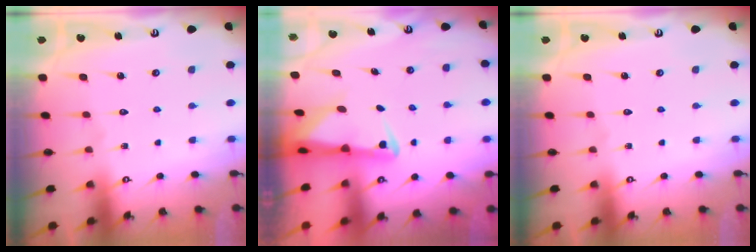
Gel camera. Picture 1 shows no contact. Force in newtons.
{"total": 2.5, "press": 2.4, "slide": 0.5}
{"total": 0.0}